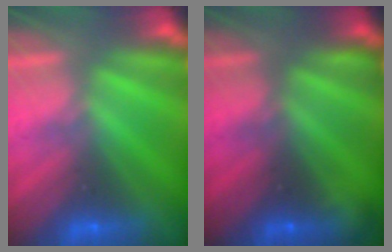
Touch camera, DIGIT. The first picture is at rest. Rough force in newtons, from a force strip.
{"total": 1.1}